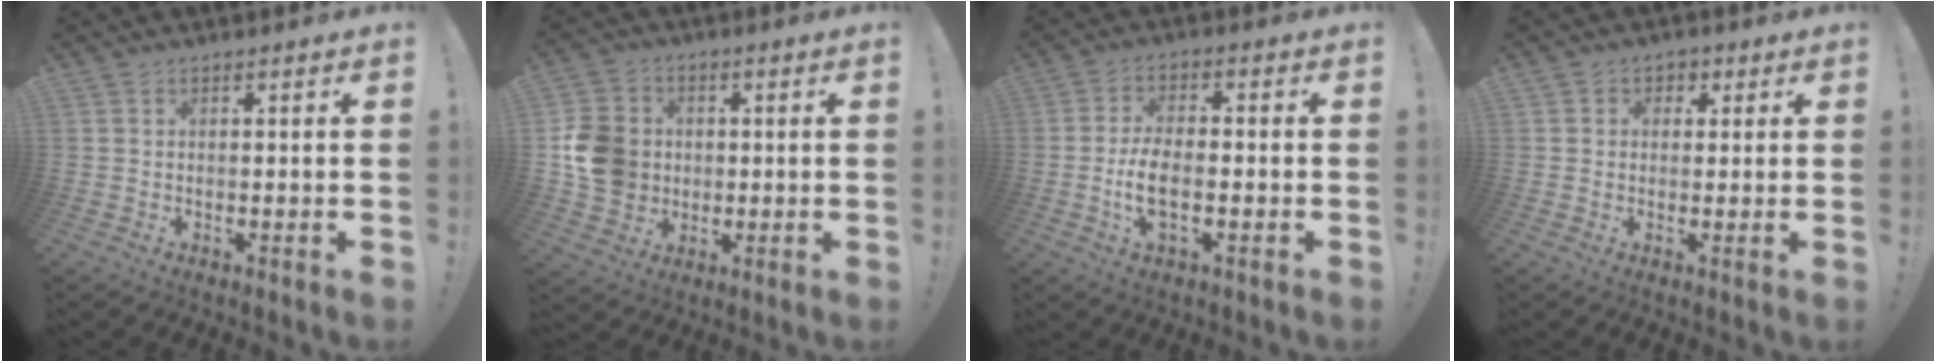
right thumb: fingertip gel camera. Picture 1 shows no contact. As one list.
[{"total": 12.6, "force": [-0.2, 11.3, 5.5], "torque": [-0.084, 0.008, 0.002]}, {"total": 7.7, "force": [-1.7, 3.4, 6.7], "torque": [-0.134, -0.002, -0.029]}, {"total": 3.1, "force": [0.3, 3.0, 0.8], "torque": [0.001, 0.000, 0.002]}]